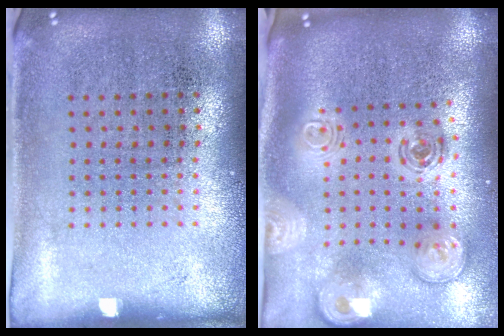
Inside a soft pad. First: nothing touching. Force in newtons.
{"total": 2.9, "press": 2.1, "slide": 2.1}